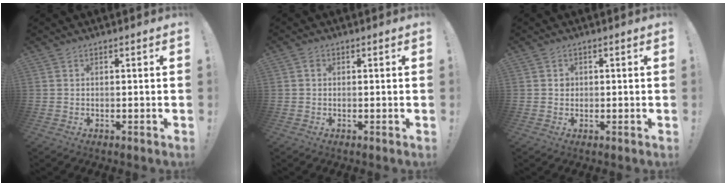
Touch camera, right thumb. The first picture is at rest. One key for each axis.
{"total": 0.8, "fx": 0.0, "fy": 0.8, "fz": 0.3, "tx": 0.000, "ty": 0.001, "tz": -0.001}
{"total": 1.6, "fx": 0.2, "fy": 1.5, "fz": 0.5, "tx": -0.002, "ty": 0.001, "tz": 0.000}